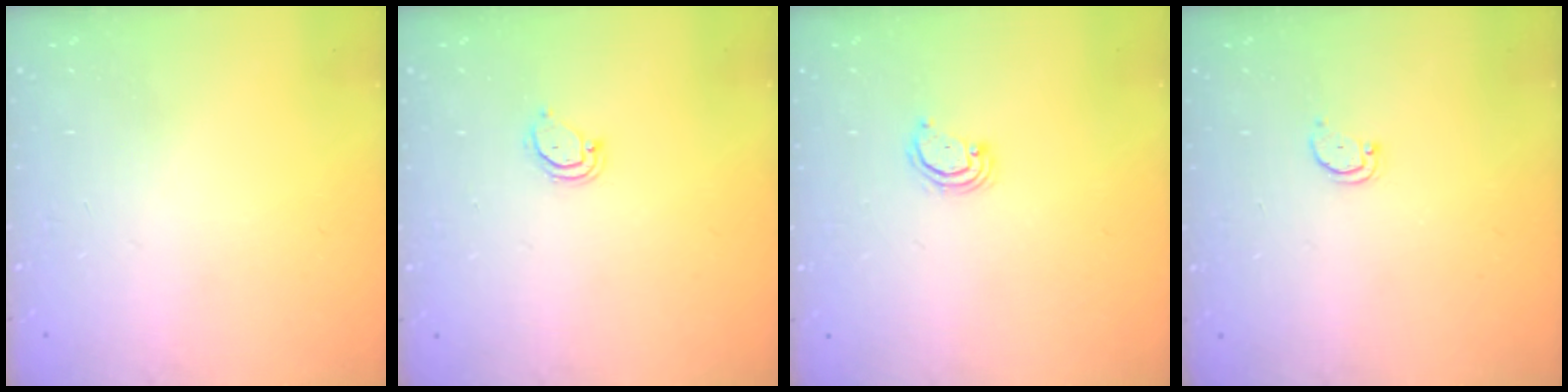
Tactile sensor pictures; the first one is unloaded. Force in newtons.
{"total": 3.4, "press": 3.3, "slide": 0.5}
{"total": 2.8, "press": 2.8, "slide": 0.2}
{"total": 2.5, "press": 2.4, "slide": 0.4}